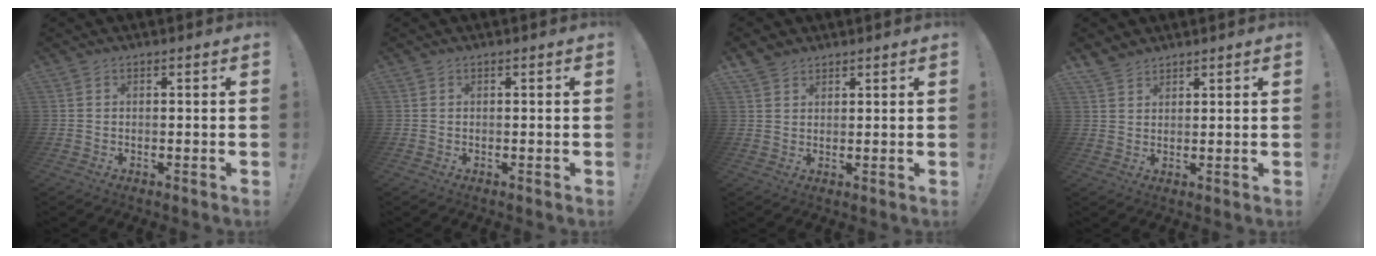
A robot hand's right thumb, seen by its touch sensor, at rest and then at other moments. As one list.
[{"total": 0.0}, {"total": 3.5, "force": [2.9, 1.8, 0.8], "torque": [-0.006, -0.019, 0.054]}, {"total": 3.9, "force": [3.5, 1.6, 0.6], "torque": [-0.004, -0.027, 0.066]}]